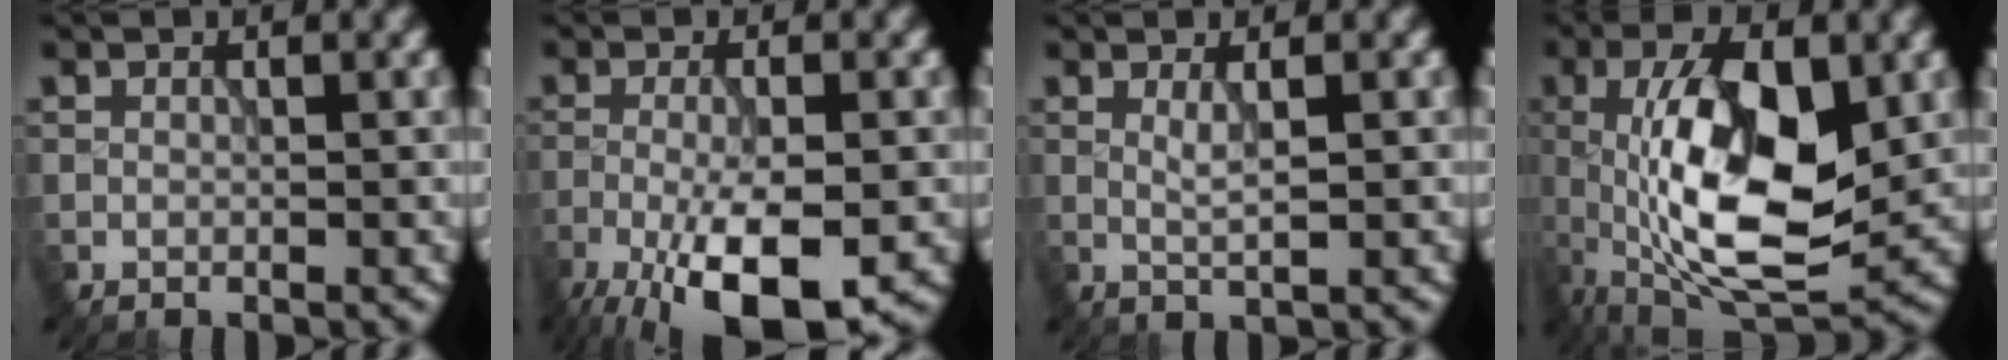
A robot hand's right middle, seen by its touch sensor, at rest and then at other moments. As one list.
[{"total": 9.7, "force": [-4.7, 2.9, 7.9], "torque": [-0.149, -0.017, -0.076]}, {"total": 1.5, "force": [0.3, 0.1, 1.4], "torque": [-0.032, -0.002, 0.007]}, {"total": 13.0, "force": [-0.7, 5.2, 11.9], "torque": [-0.206, -0.003, -0.014]}]